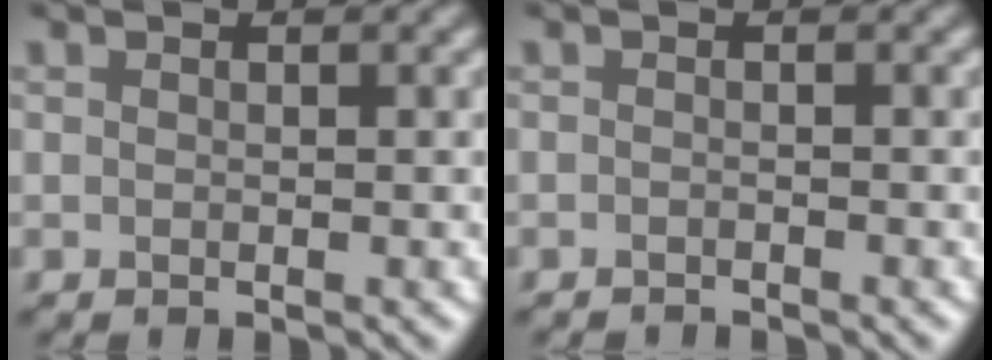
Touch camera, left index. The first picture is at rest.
{"total": 0.8, "force": [-0.8, 0.0, 0.1], "torque": [-0.002, -0.008, -0.015]}